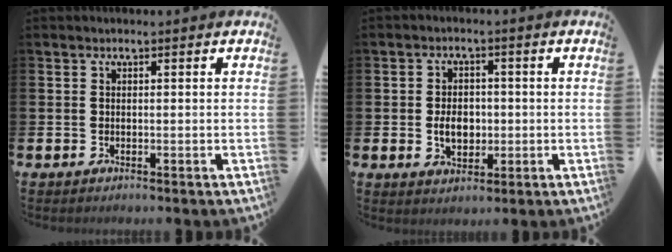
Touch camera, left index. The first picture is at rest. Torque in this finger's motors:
{"motor_torque": [0.85, -0.22, 0.48, 0.10]}